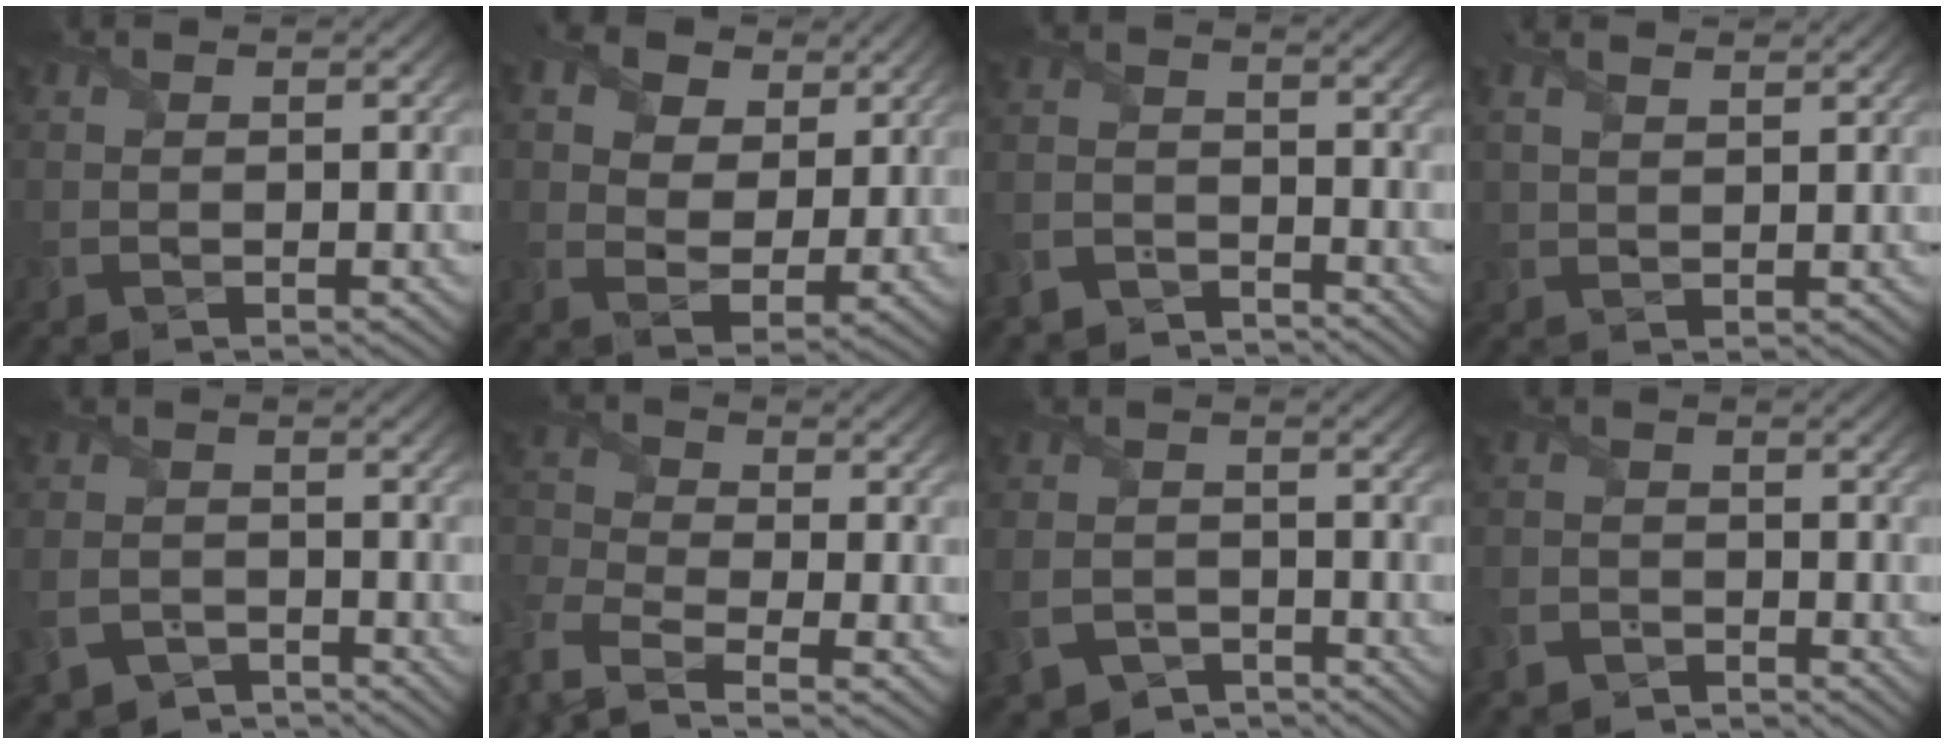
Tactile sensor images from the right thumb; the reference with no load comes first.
{"total": 9.9, "force": [5.4, 6.3, 5.3], "torque": [-0.143, 0.007, 0.092]}
{"total": 5.3, "force": [-4.8, 1.9, 1.2], "torque": [-0.027, -0.007, -0.104]}
{"total": 3.3, "force": [2.5, 0.8, 2.0], "torque": [-0.053, 0.006, 0.050]}
{"total": 6.1, "force": [-4.2, 3.6, 2.4], "torque": [-0.062, -0.020, -0.079]}
{"total": 8.0, "force": [-5.6, 3.2, 4.7], "torque": [-0.122, -0.027, -0.121]}
{"total": 6.7, "force": [-4.5, 4.2, 2.6], "torque": [-0.065, -0.027, -0.081]}
{"total": 3.6, "force": [-3.2, 1.4, 0.7], "torque": [-0.022, -0.006, -0.071]}